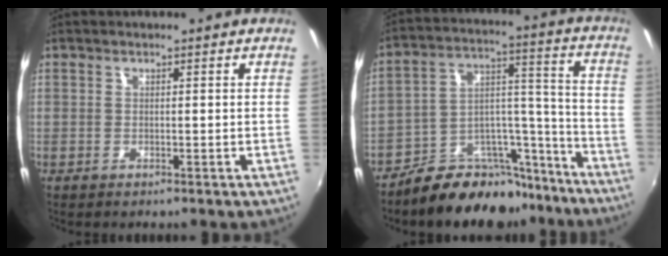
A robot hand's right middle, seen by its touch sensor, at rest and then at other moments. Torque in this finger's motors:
{"motor_torque": [0.96, -1.18, 0.13, 0.03]}